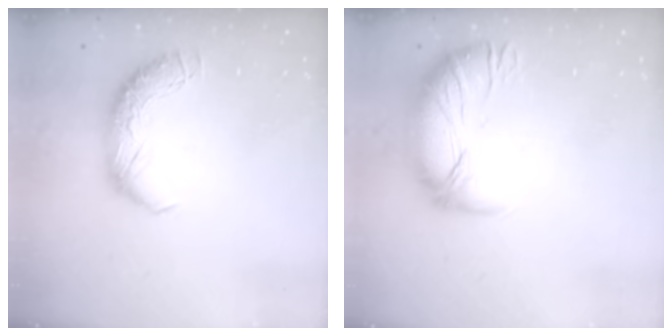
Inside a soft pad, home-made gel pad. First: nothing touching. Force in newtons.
{"total": 3.2, "press": 2.3, "slide": 2.3}